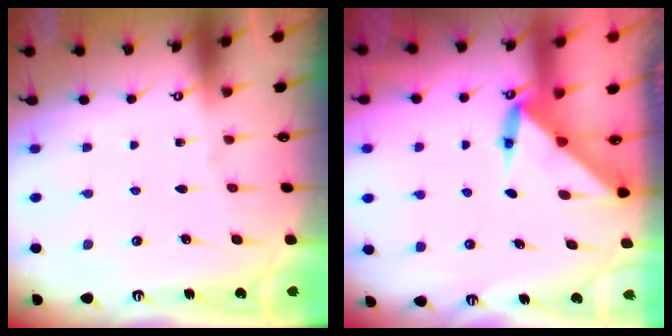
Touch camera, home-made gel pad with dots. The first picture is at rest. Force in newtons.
{"total": 3.9, "press": 3.9, "slide": 0.5}